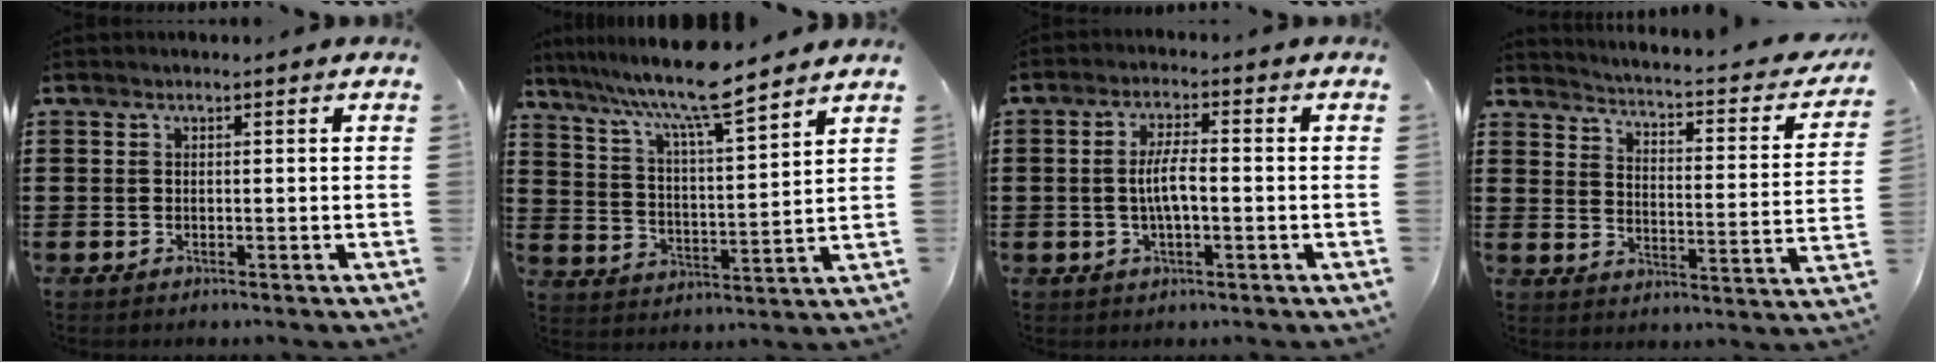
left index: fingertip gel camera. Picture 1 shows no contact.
{"total": 9.6, "force": [8.1, 0.3, 5.2], "torque": [-0.127, -0.042, 0.137]}
{"total": 5.0, "force": [-0.5, 1.3, 4.8], "torque": [-0.099, 0.001, -0.015]}
{"total": 2.2, "force": [1.9, -0.4, 1.2], "torque": [-0.040, -0.028, 0.018]}